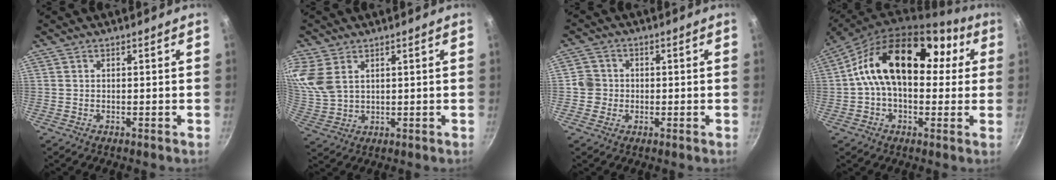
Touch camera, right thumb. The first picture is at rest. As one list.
[{"total": 8.7, "force": [4.0, 5.6, 5.4], "torque": [-0.108, -0.011, 0.090]}, {"total": 3.7, "force": [-0.5, 3.6, 0.8], "torque": [0.008, 0.011, -0.015]}, {"total": 19.9, "force": [3.5, 12.9, 14.7], "torque": [-0.199, 0.040, 0.038]}]